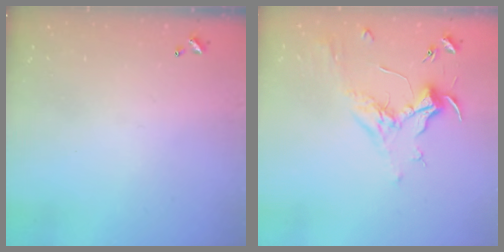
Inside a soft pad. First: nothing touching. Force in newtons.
{"total": 2.0, "press": 1.9, "slide": 0.7}